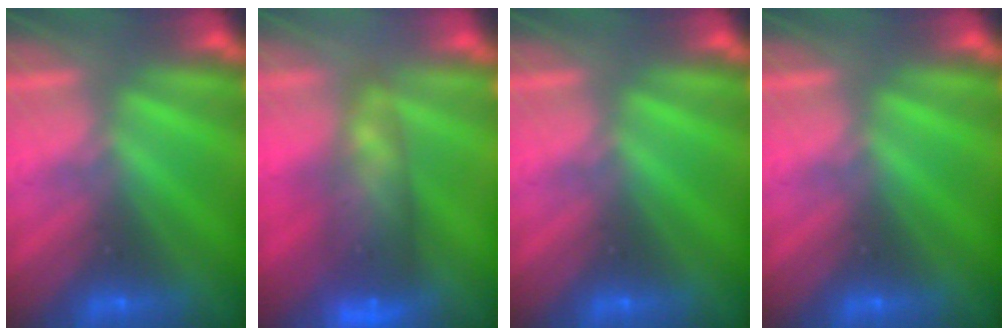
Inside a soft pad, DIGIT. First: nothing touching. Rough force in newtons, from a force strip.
{"total": 7.4}
{"total": 0.0}
{"total": 0.0}